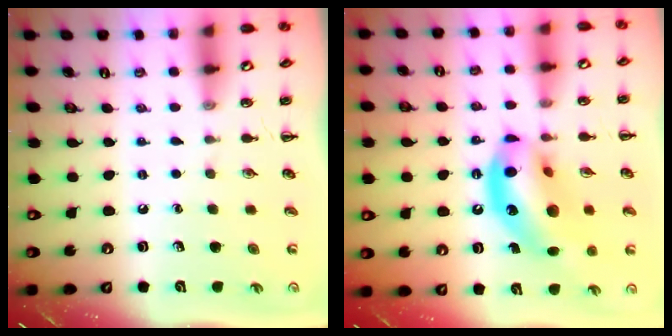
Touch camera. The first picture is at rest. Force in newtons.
{"total": 18.3, "press": 17.6, "slide": 4.8}